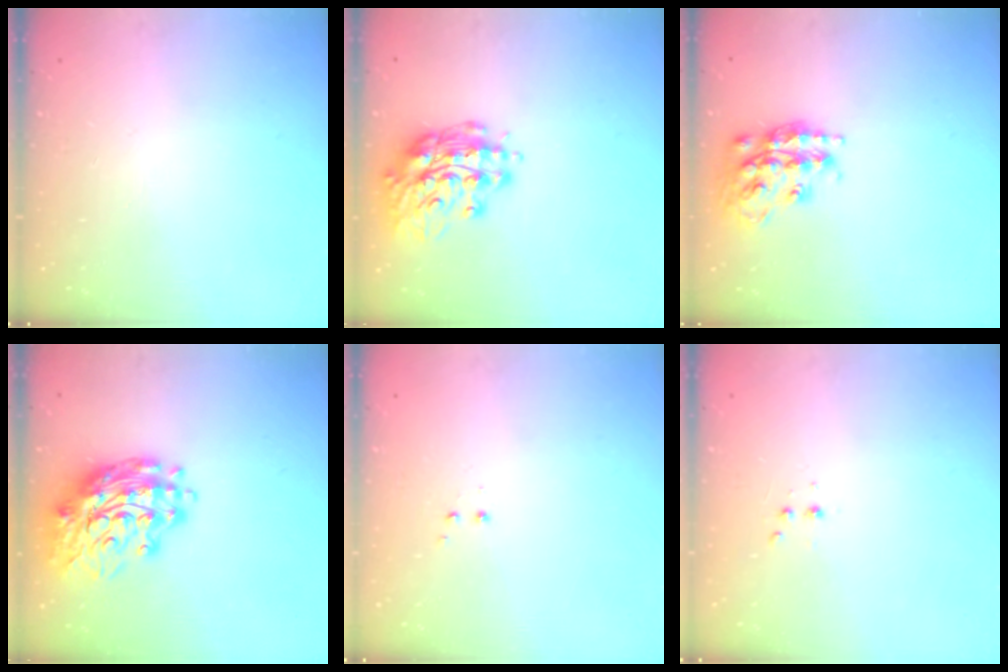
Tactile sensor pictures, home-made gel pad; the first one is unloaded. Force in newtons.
{"total": 15.2, "press": 15.2, "slide": 0.8}
{"total": 18.0, "press": 17.9, "slide": 1.2}
{"total": 16.6, "press": 16.5, "slide": 1.7}
{"total": 1.2, "press": 1.1, "slide": 0.5}
{"total": 2.9, "press": 2.7, "slide": 1.0}